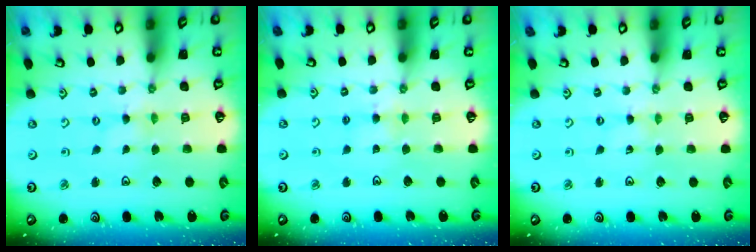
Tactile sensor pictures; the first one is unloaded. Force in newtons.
{"total": 5.6, "press": 5.6, "slide": 0.6}
{"total": 0.0}